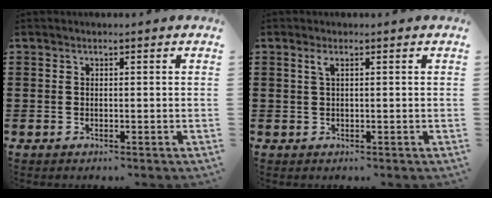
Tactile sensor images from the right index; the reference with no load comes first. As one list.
[{"total": 1.3, "force": [0.5, 0.3, 1.1], "torque": [-0.024, 0.003, 0.008]}]